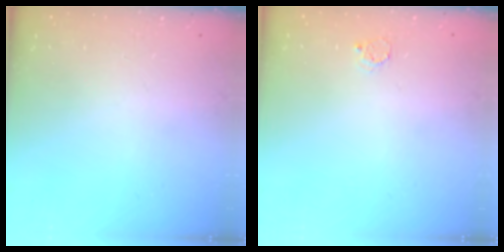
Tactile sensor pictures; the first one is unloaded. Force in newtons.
{"total": 2.3, "press": 2.3, "slide": 0.2}